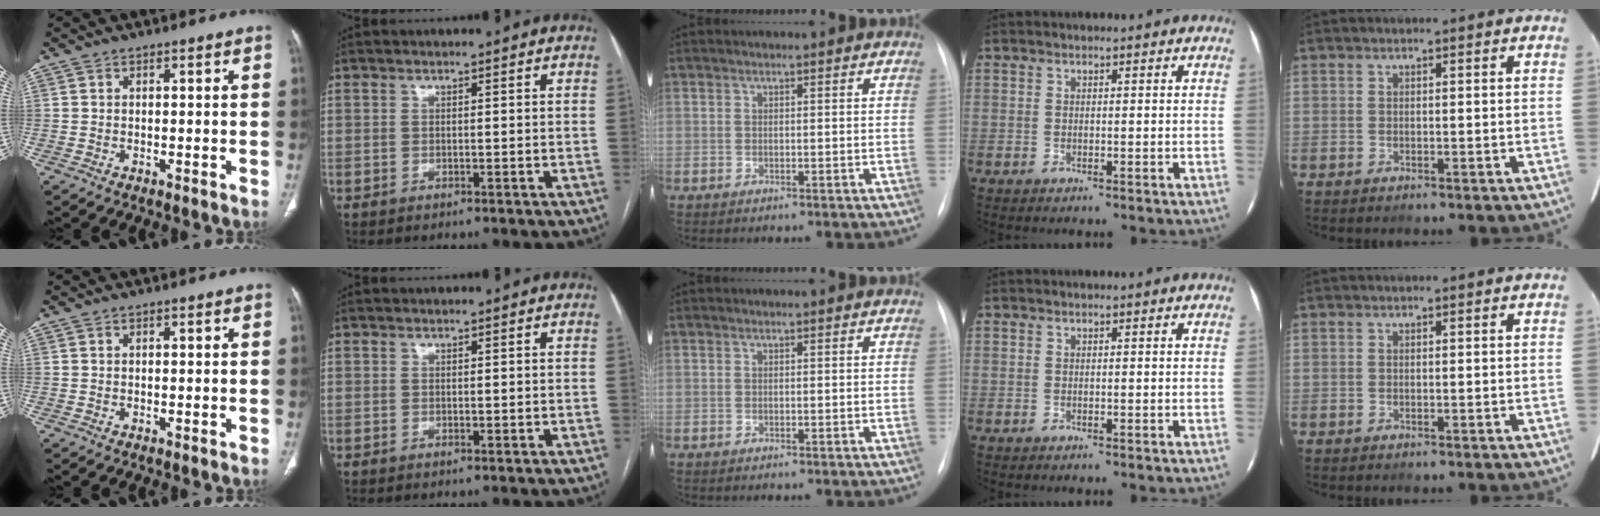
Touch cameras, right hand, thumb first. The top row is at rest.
{"thumb": {"total": 0.5, "force": [0.2, 0.2, 0.4], "torque": [-0.010, 0.003, 0.005]}, "index": {"total": 0.7, "force": [0.1, 0.4, 0.5], "torque": [-0.009, -0.001, 0.004]}}